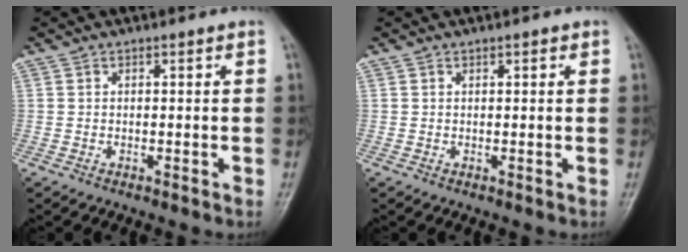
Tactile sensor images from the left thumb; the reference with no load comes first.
{"total": 0.8, "force": [0.4, 0.3, 0.6], "torque": [-0.007, 0.000, 0.005]}